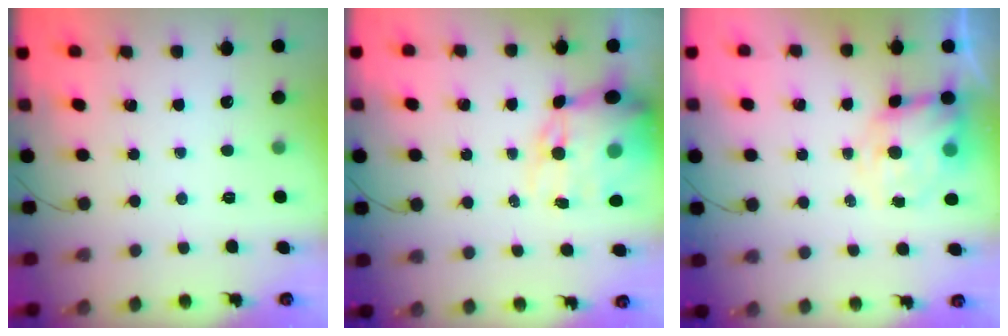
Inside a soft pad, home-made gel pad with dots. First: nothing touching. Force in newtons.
{"total": 14.5, "press": 14.1, "slide": 3.3}
{"total": 6.6, "press": 6.3, "slide": 2.0}